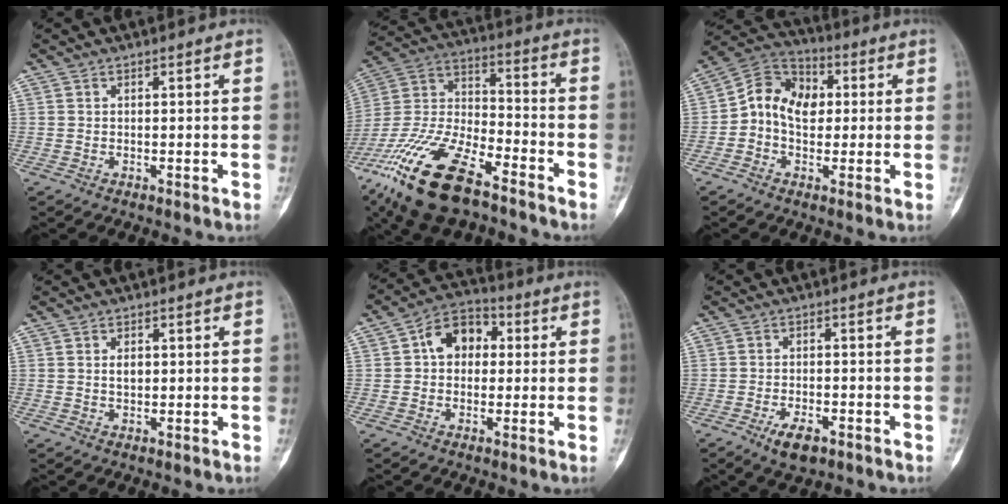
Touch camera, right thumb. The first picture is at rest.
{"total": 22.4, "force": [-14.4, 8.4, 15.0], "torque": [-0.330, 0.039, -0.271]}
{"total": 11.2, "force": [0.4, 8.5, 7.3], "torque": [-0.096, 0.030, -0.006]}
{"total": 2.1, "force": [0.3, 1.3, 1.5], "torque": [-0.022, -0.001, 0.007]}
{"total": 9.1, "force": [1.5, 6.8, 5.8], "torque": [-0.058, 0.024, 0.012]}
{"total": 5.1, "force": [-2.9, 2.4, 3.5], "torque": [-0.053, 0.008, -0.045]}